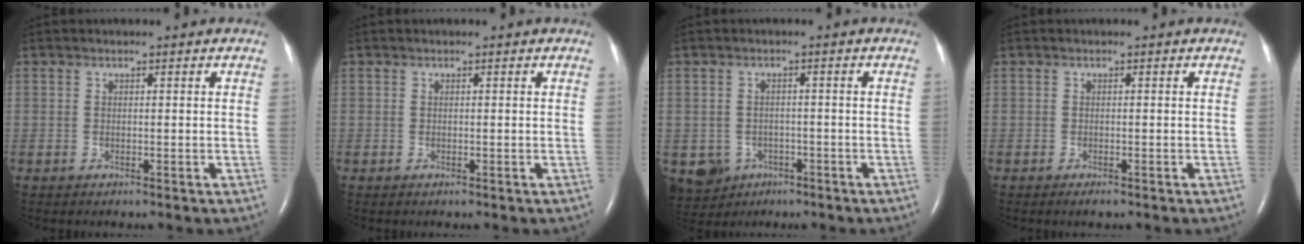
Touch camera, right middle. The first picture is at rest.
{"total": 0.0}
{"total": 6.2, "force": [-3.1, 5.1, 1.4], "torque": [-0.036, 0.003, -0.040]}
{"total": 0.9, "force": [-0.6, 0.2, 0.6], "torque": [-0.012, -0.002, -0.008]}